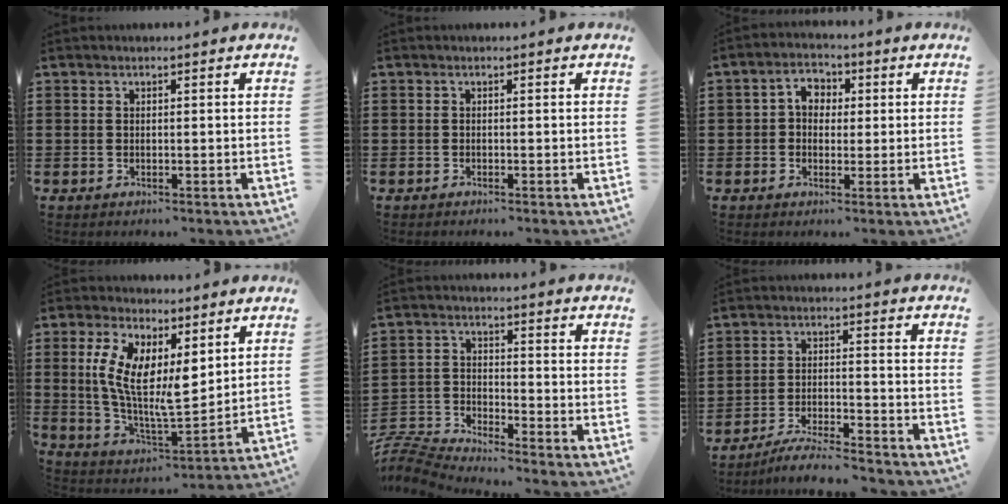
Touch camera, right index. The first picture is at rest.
{"total": 0.0}
{"total": 3.9, "force": [0.2, 3.2, 2.1], "torque": [-0.044, 0.013, -0.003]}
{"total": 11.1, "force": [4.5, 4.3, 9.2], "torque": [-0.192, -0.020, 0.080]}
{"total": 5.7, "force": [-5.7, 0.1, 0.4], "torque": [-0.031, -0.003, -0.123]}
{"total": 5.0, "force": [-4.8, -0.1, 1.5], "torque": [-0.040, -0.006, -0.099]}